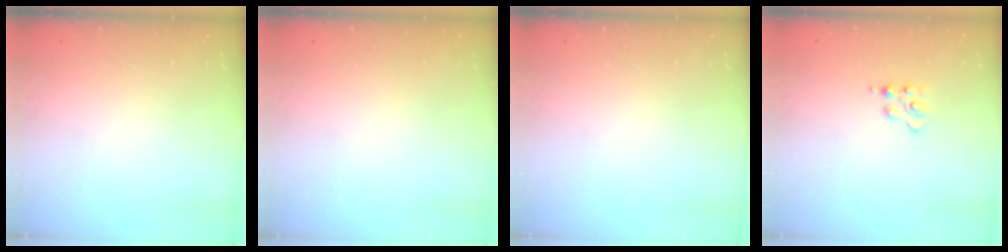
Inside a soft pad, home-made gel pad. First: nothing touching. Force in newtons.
{"total": 0.0}
{"total": 0.0}
{"total": 2.9, "press": 2.9, "slide": 0.4}